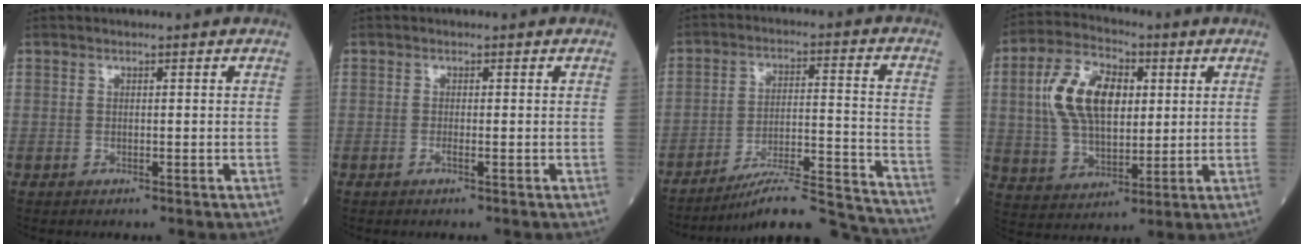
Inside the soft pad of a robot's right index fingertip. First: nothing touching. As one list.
[{"total": 0.8, "force": [-0.2, 0.0, 0.8], "torque": [-0.018, -0.003, -0.004]}, {"total": 18.7, "force": [-17.8, -0.3, 5.9], "torque": [-0.074, 0.009, -0.261]}, {"total": 13.2, "force": [2.8, 7.1, 10.8], "torque": [-0.227, 0.021, 0.054]}]